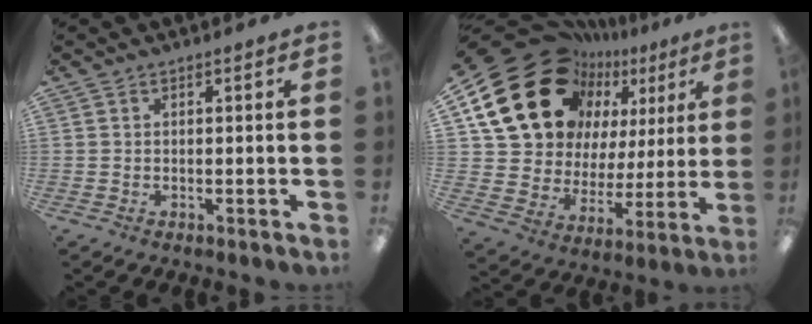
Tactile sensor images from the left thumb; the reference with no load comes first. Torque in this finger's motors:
{"motor_torque": [2.49, 2.52, 1.31, -1.46, 0.50]}